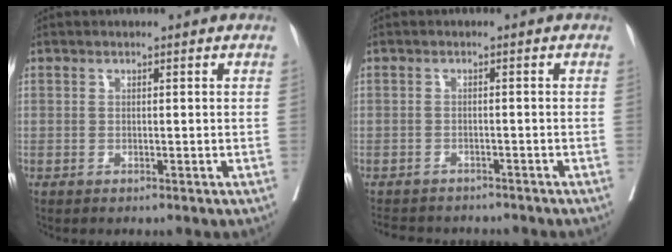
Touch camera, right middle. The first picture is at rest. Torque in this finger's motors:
{"motor_torque": [0.27, -0.39, 0.02, 0.00]}